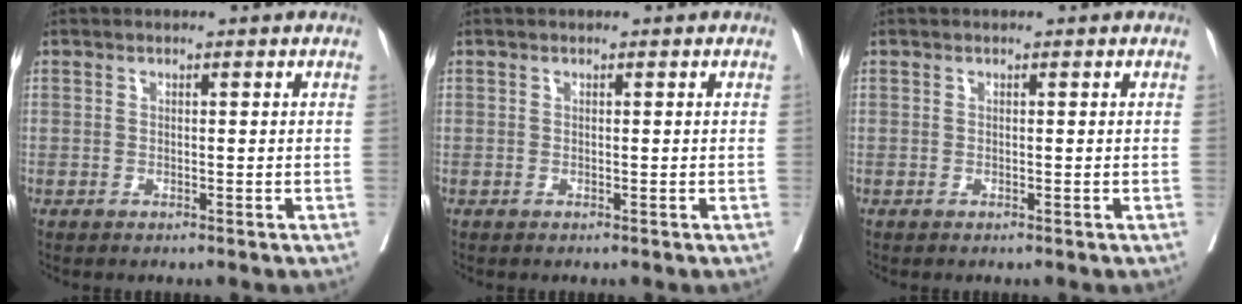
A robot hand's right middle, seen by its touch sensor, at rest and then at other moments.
{"total": 0.0}
{"total": 0.0}